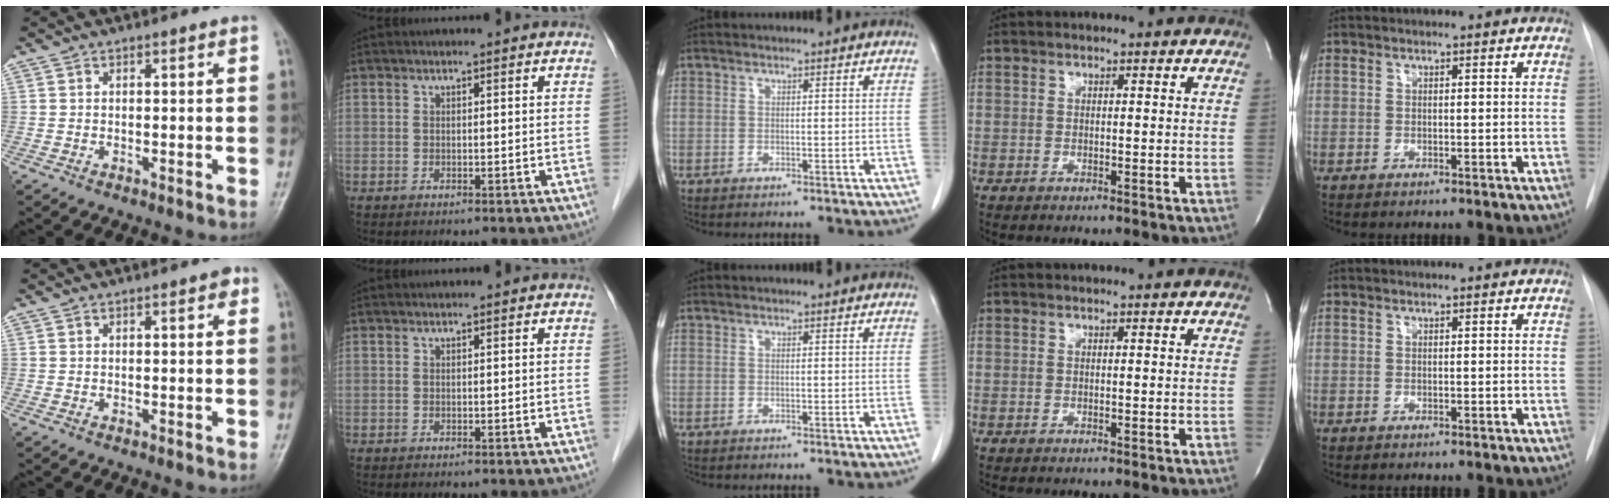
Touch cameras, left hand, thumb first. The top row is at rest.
{"thumb": {"total": 1.4, "force": [0.6, 0.6, 1.2], "torque": [-0.011, 0.001, 0.005]}}